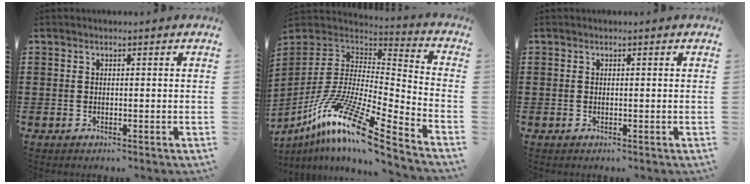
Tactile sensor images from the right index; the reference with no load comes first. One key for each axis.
{"total": 14.4, "fx": -9.3, "fy": 1.9, "fz": 10.9, "tx": -0.216, "ty": 0.009, "tz": -0.179}
{"total": 0.0}